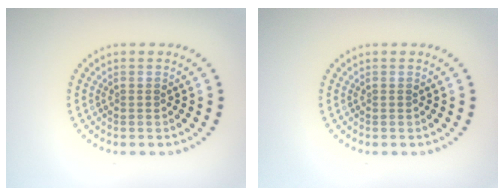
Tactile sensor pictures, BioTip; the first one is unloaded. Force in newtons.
{"total": 0.0}